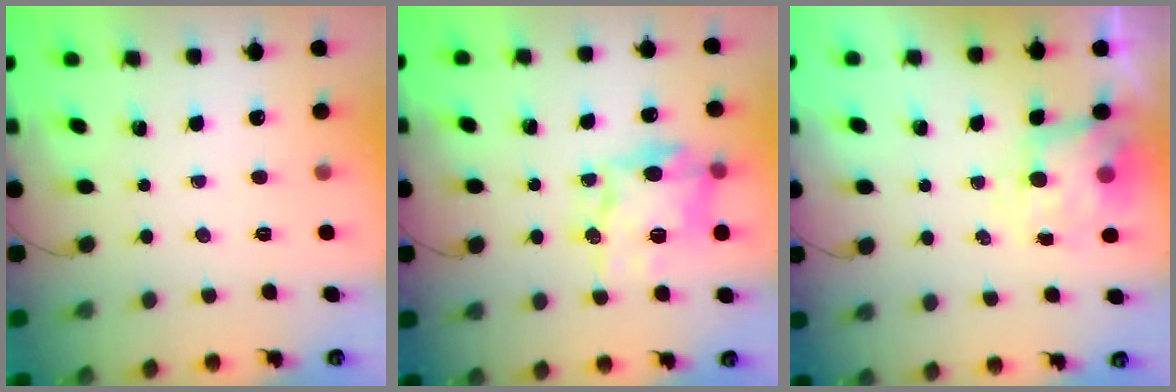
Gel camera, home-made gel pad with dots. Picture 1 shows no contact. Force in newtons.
{"total": 15.8, "press": 15.7, "slide": 0.6}
{"total": 5.3, "press": 5.2, "slide": 1.1}